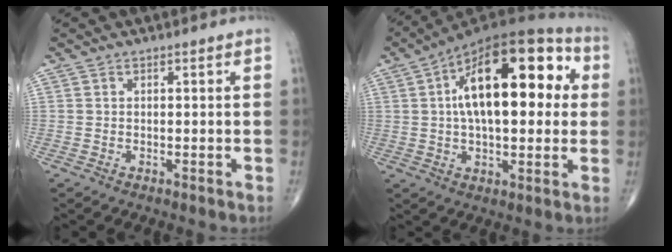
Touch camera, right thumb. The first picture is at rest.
{"total": 23.5, "force": [4.6, 11.1, 20.3], "torque": [-0.302, 0.025, 0.060]}